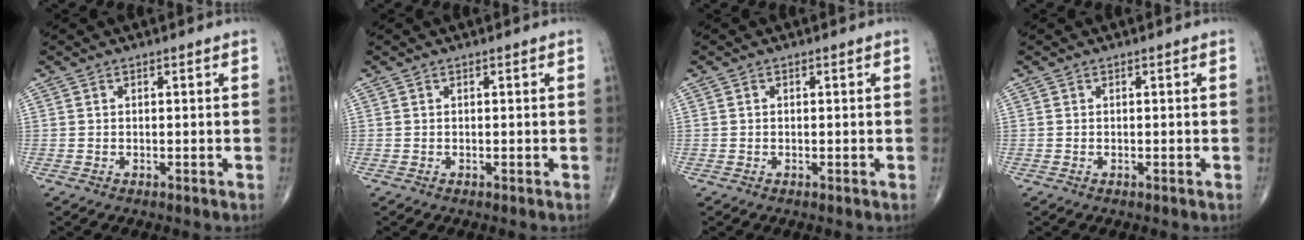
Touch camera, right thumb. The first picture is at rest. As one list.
[{"total": 0.0}, {"total": 0.0}, {"total": 0.0}]